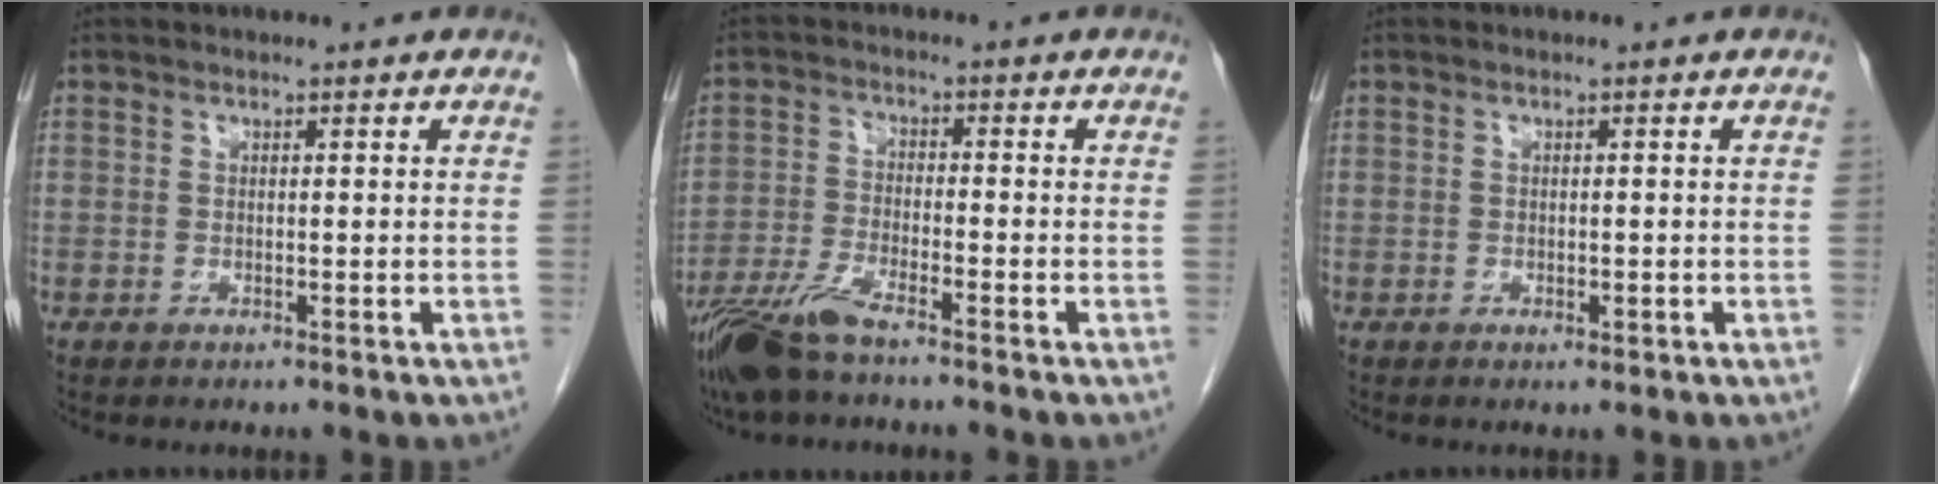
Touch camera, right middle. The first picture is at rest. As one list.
[{"total": 8.0, "force": [-6.2, 1.1, 4.9], "torque": [-0.103, -0.020, -0.121]}, {"total": 0.9, "force": [-0.4, 0.4, 0.7], "torque": [-0.011, -0.001, -0.003]}]